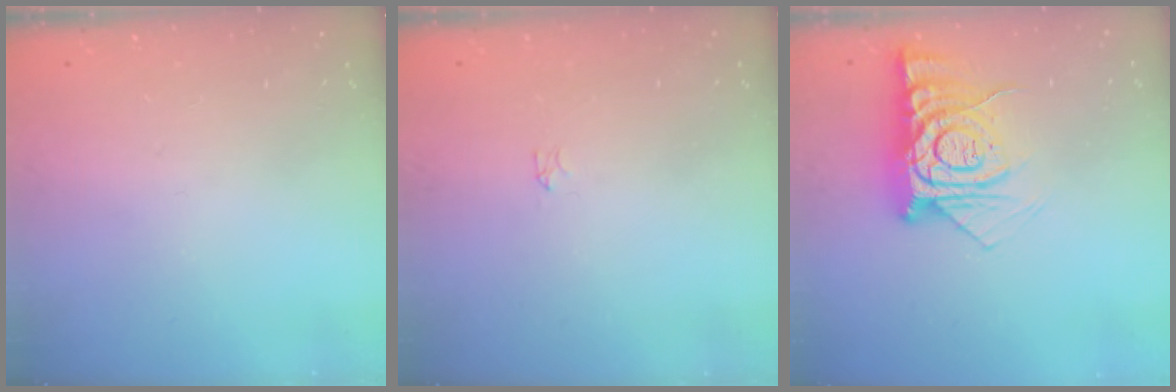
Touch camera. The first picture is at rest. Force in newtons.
{"total": 0.0}
{"total": 12.8, "press": 12.8, "slide": 1.0}